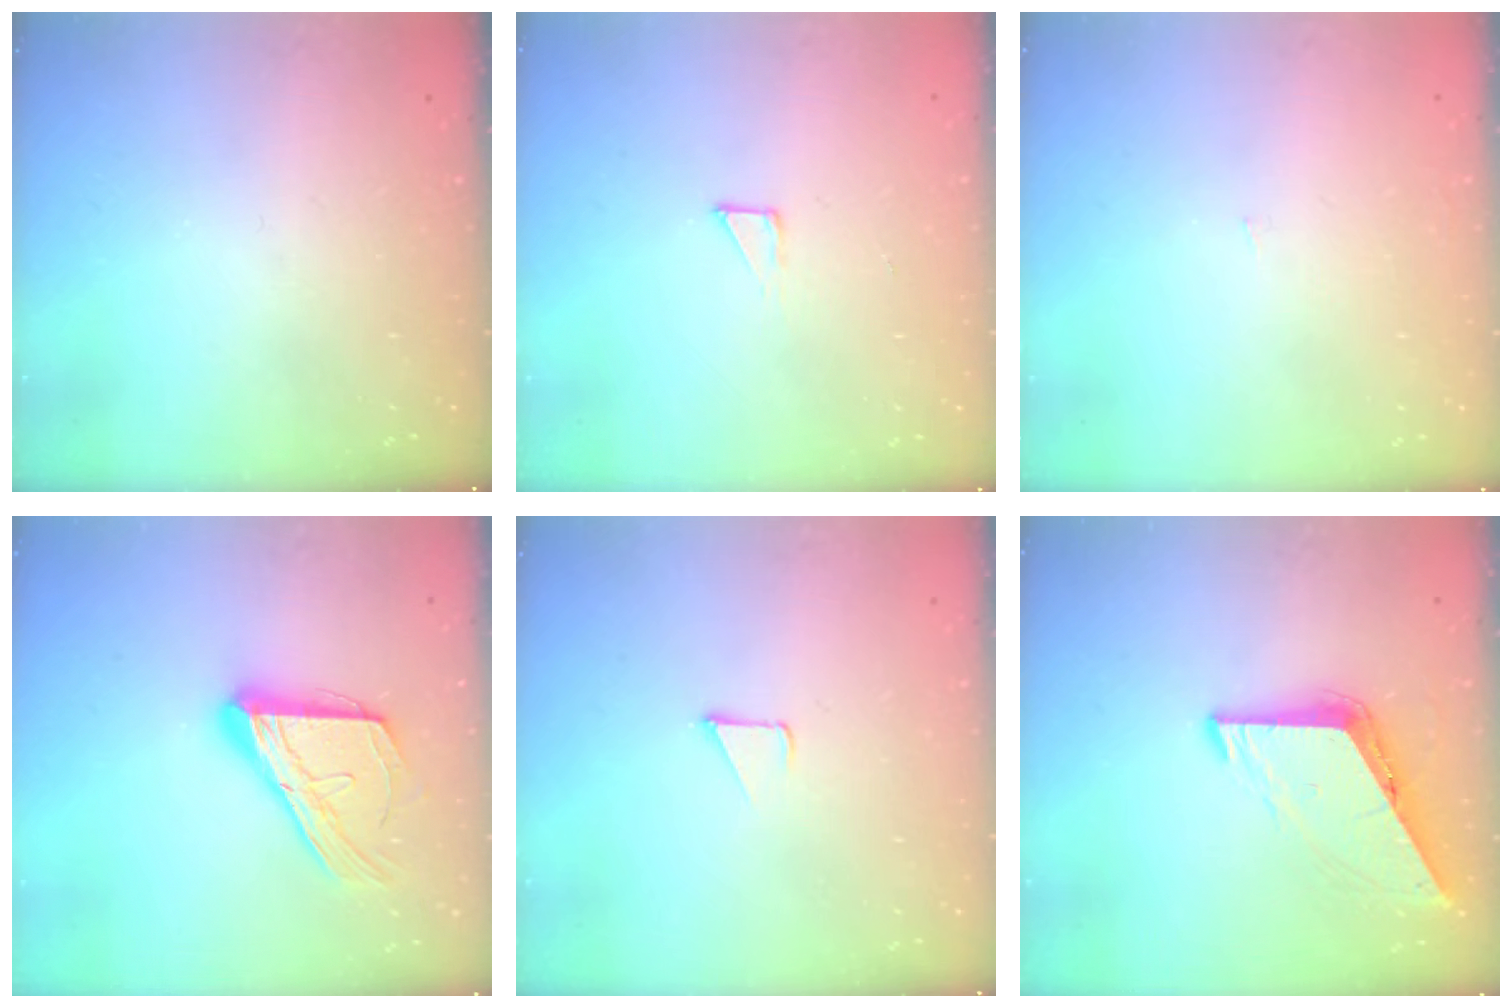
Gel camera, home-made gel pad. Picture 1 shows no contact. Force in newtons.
{"total": 3.3, "press": 3.3, "slide": 0.3}
{"total": 0.9, "press": 0.9, "slide": 0.0}
{"total": 15.8, "press": 15.7, "slide": 1.0}
{"total": 1.8, "press": 1.7, "slide": 0.1}
{"total": 6.8, "press": 6.8, "slide": 0.4}